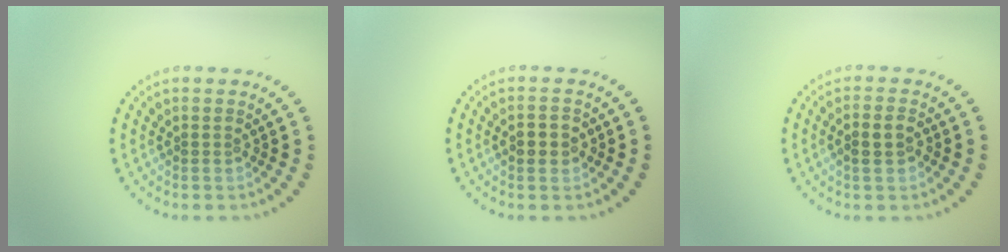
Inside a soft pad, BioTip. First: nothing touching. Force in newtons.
{"total": 1.7, "press": 1.7, "slide": 0.2}
{"total": 2.3, "press": 2.2, "slide": 0.5}